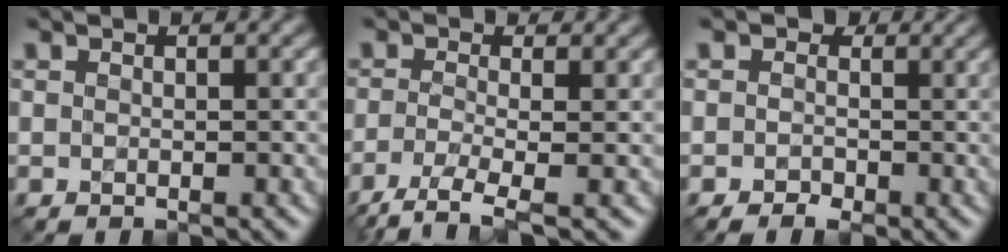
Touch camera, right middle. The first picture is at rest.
{"total": 3.4, "force": [-1.7, 0.9, 2.8], "torque": [-0.060, -0.005, -0.045]}
{"total": 1.3, "force": [-0.2, 1.1, 0.5], "torque": [-0.003, 0.007, -0.009]}